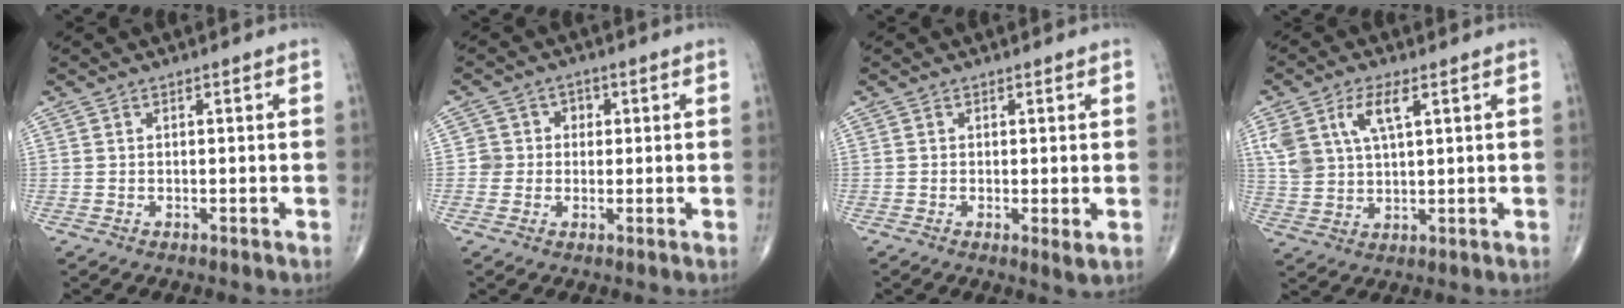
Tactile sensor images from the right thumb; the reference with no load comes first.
{"total": 3.7, "force": [0.2, 3.7, 0.3], "torque": [0.031, 0.010, -0.003]}
{"total": 2.0, "force": [-0.1, 0.4, 2.0], "torque": [-0.037, -0.010, -0.005]}
{"total": 8.5, "force": [3.8, 3.8, 6.6], "torque": [-0.137, -0.004, 0.079]}